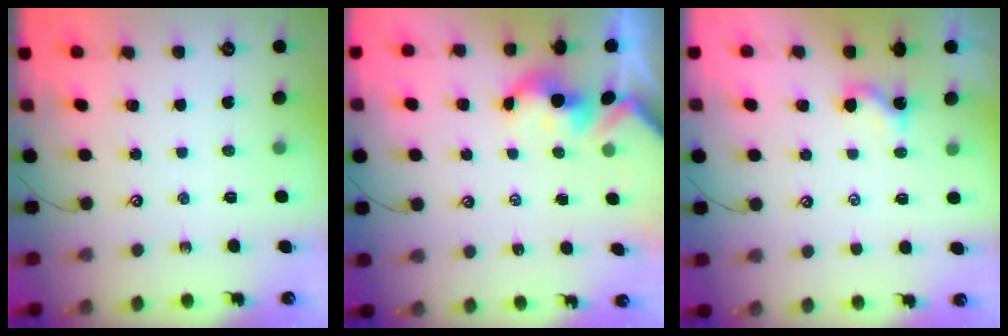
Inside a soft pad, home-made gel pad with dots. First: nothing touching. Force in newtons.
{"total": 1.5, "press": 1.5, "slide": 0.4}
{"total": 1.8, "press": 1.7, "slide": 0.3}